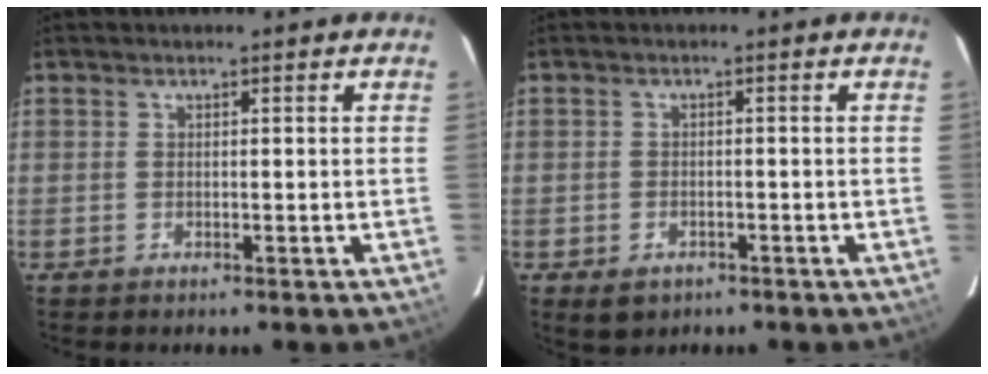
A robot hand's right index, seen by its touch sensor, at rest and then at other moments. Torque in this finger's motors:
{"motor_torque": [0.22, -0.21, 0.09, 0.01]}